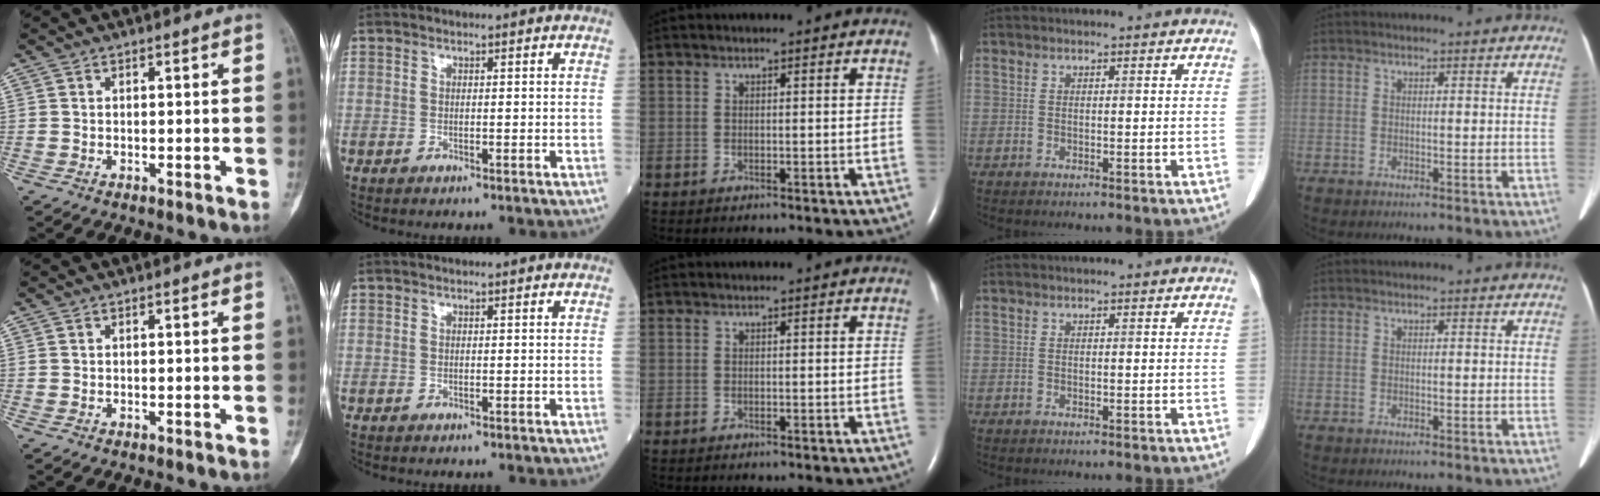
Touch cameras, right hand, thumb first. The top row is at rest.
{}